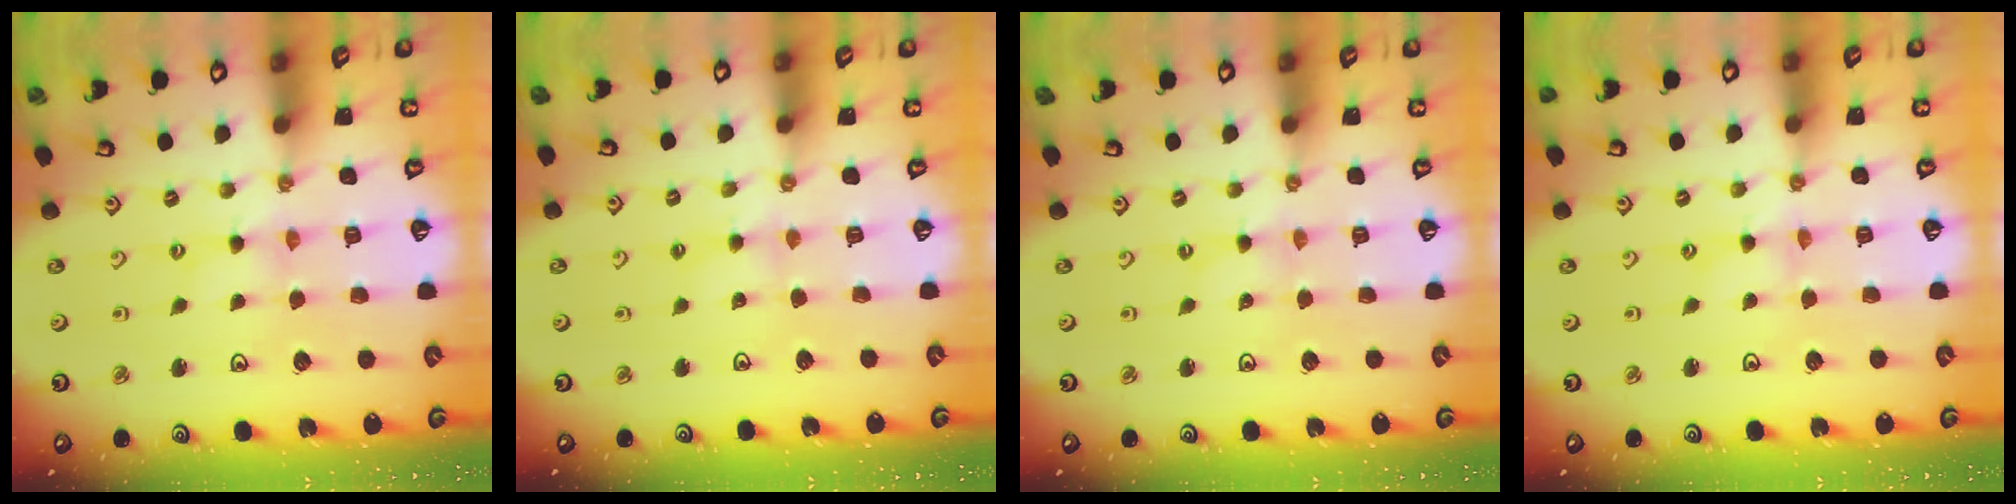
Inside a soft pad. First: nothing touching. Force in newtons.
{"total": 2.7, "press": 2.7, "slide": 0.5}
{"total": 0.0}
{"total": 1.1, "press": 1.1, "slide": 0.1}